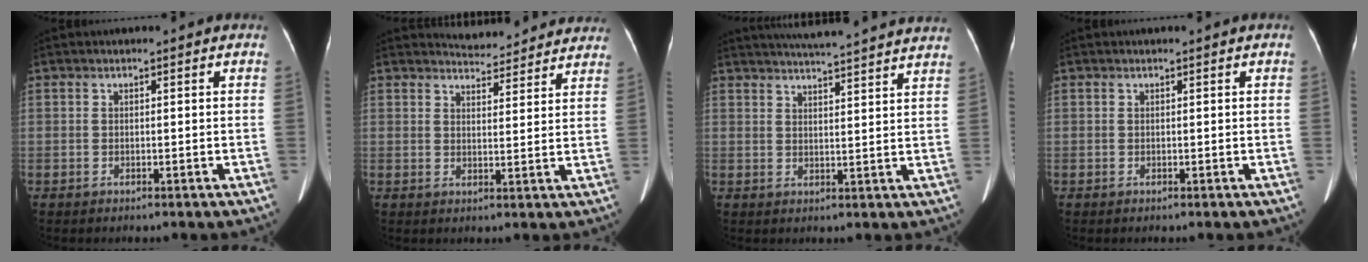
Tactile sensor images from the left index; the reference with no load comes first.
{"total": 8.6, "force": [8.4, 1.7, 0.8], "torque": [-0.001, 0.002, 0.092]}
{"total": 18.2, "force": [17.0, 0.0, 6.5], "torque": [-0.103, -0.006, 0.212]}
{"total": 0.0}